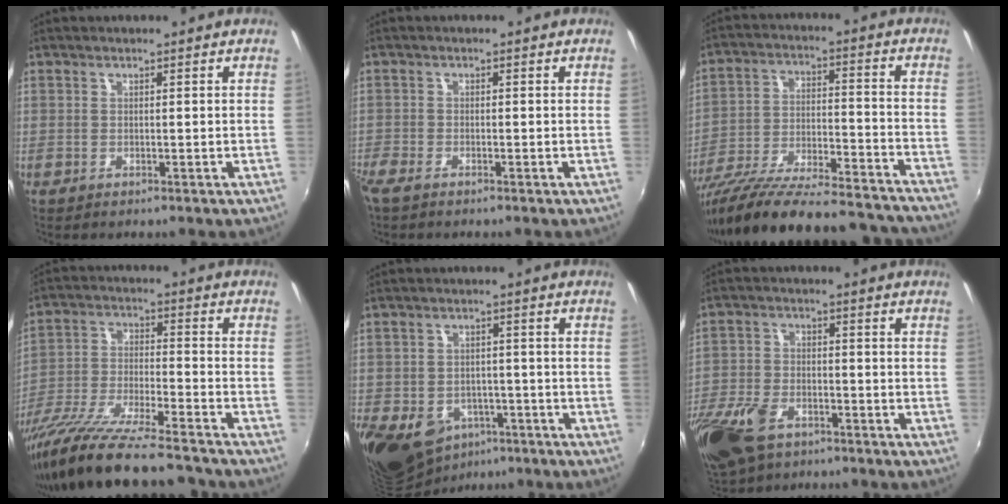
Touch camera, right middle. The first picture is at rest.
{"total": 2.9, "force": [-2.4, 0.8, 1.4], "torque": [-0.037, -0.012, -0.050]}
{"total": 30.4, "force": [-26.5, 6.0, 13.7], "torque": [-0.236, -0.041, -0.383]}
{"total": 20.4, "force": [-16.9, 2.0, 11.3], "torque": [-0.220, -0.060, -0.290]}
{"total": 18.6, "force": [-8.9, 13.4, 9.2], "torque": [-0.243, -0.023, -0.125]}
{"total": 13.0, "force": [-8.0, 7.2, 7.3], "torque": [-0.184, -0.021, -0.156]}